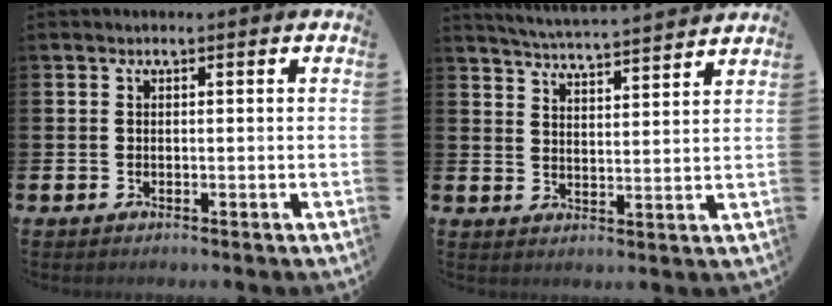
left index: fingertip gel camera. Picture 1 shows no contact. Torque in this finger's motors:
{"motor_torque": [0.62, -0.58, 0.06, 0.03]}